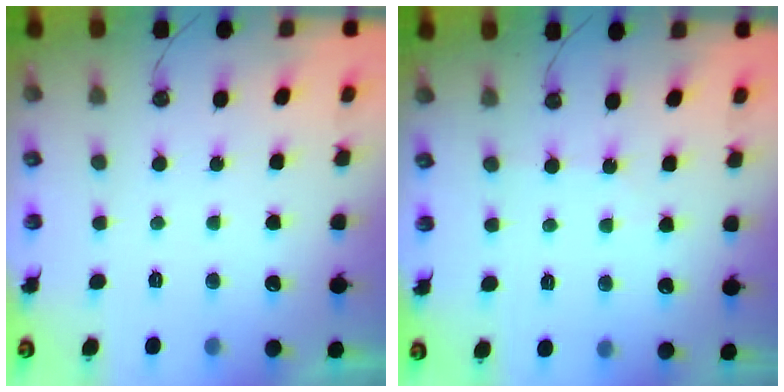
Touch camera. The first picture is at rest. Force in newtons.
{"total": 2.6, "press": 2.6, "slide": 0.5}